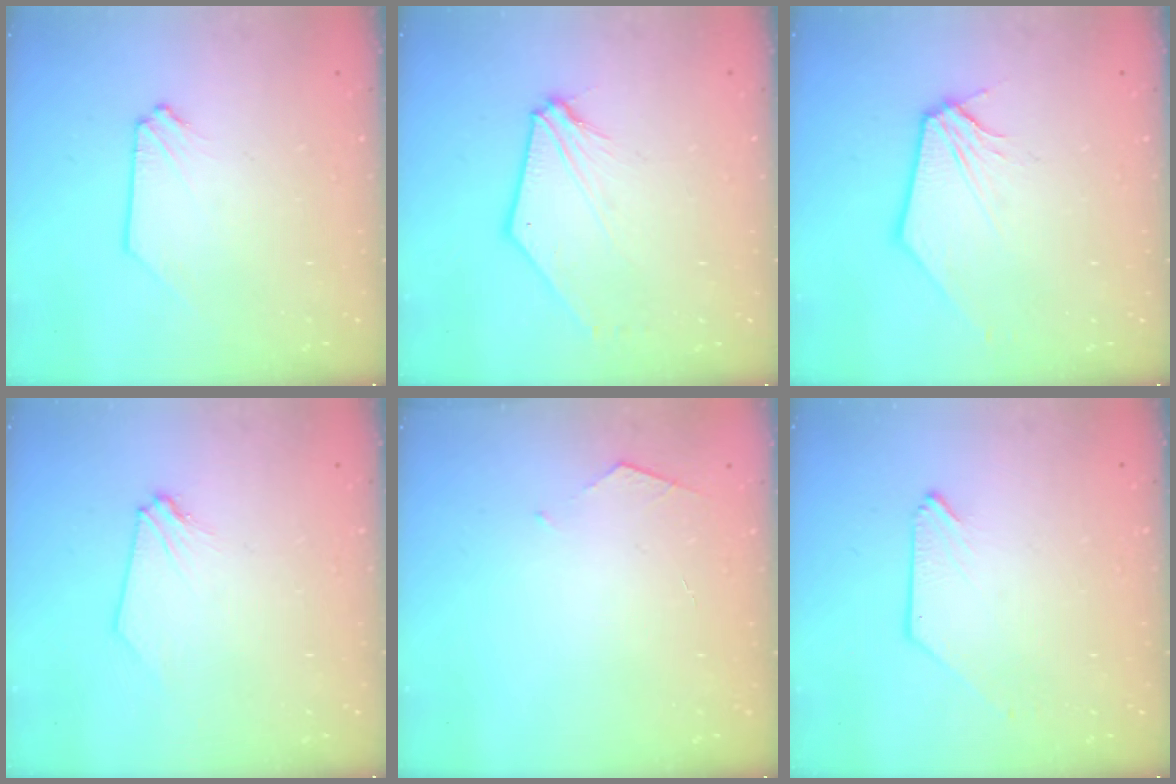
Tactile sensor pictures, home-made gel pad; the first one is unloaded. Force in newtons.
{"total": 7.9, "press": 7.8, "slide": 1.3}
{"total": 1.2, "press": 1.2, "slide": 0.3}
{"total": 0.0}
{"total": 2.7, "press": 2.7, "slide": 0.3}
{"total": 0.0}